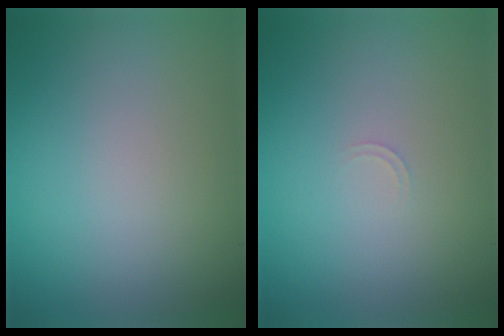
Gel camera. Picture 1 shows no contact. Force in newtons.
{"total": 0.6, "press": 0.6, "slide": 0.2}